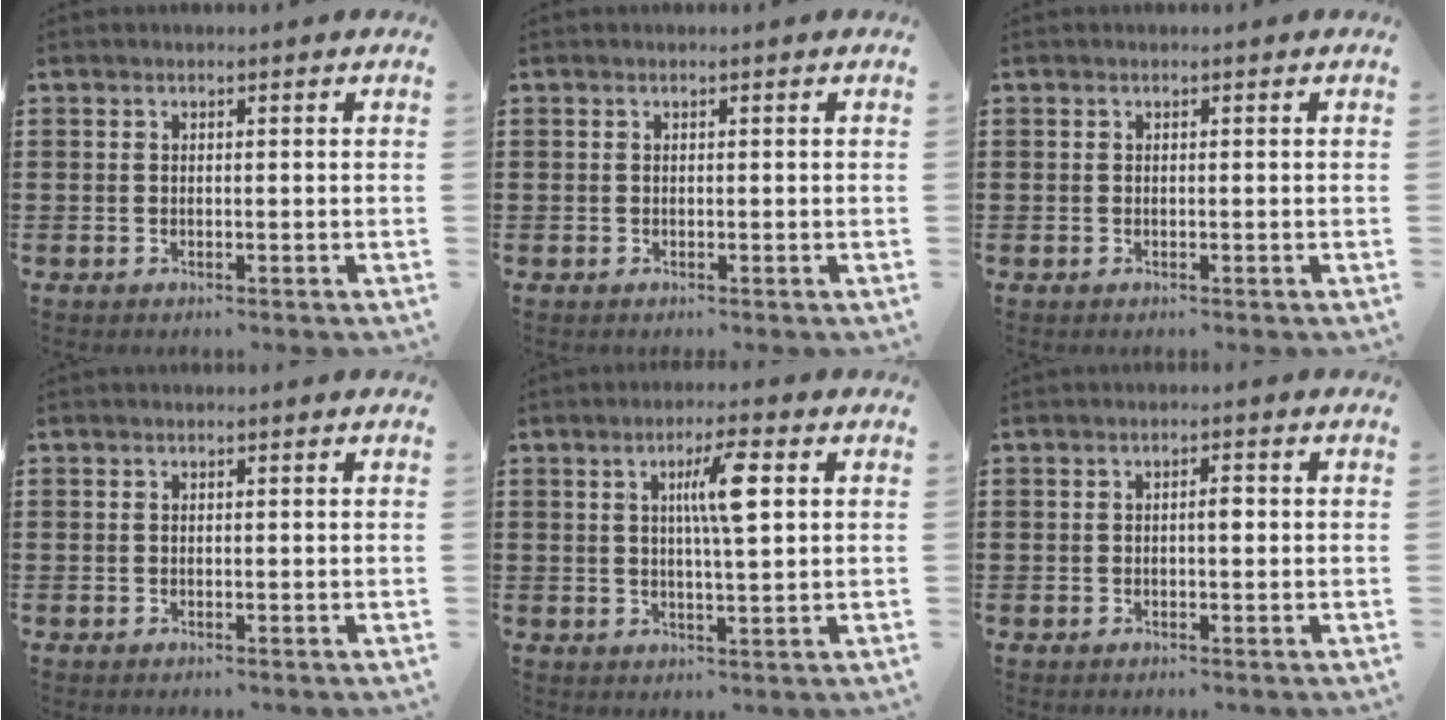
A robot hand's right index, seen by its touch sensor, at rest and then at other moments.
{"total": 0.0}
{"total": 0.0}
{"total": 0.0}
{"total": 6.3, "force": [1.8, 0.8, 6.0], "torque": [-0.111, 0.005, 0.022]}
{"total": 1.8, "force": [0.0, 0.5, 1.7], "torque": [-0.032, 0.002, -0.002]}